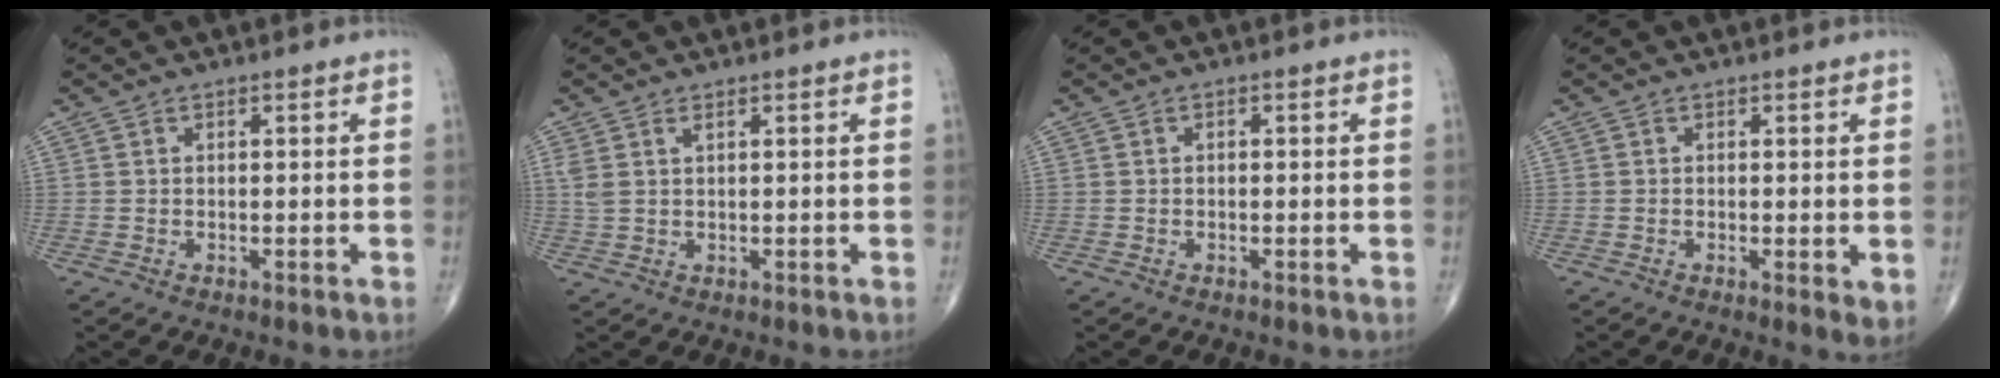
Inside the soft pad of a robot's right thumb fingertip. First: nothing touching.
{"total": 2.4, "force": [1.2, 0.9, 1.9], "torque": [-0.052, 0.008, 0.033]}
{"total": 0.0}
{"total": 2.6, "force": [-0.2, 0.7, 2.5], "torque": [-0.042, -0.011, -0.007]}